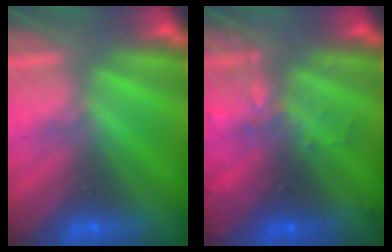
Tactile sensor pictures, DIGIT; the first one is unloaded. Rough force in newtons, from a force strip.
{"total": 2.9}